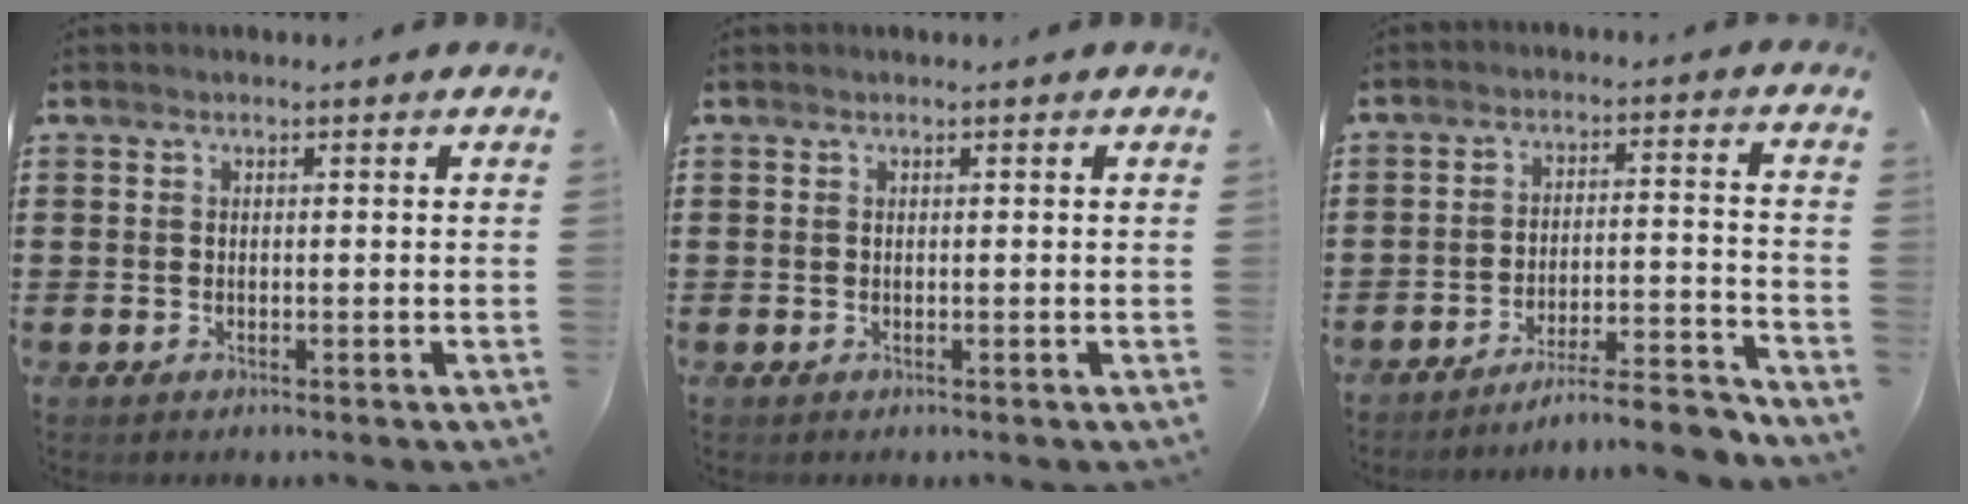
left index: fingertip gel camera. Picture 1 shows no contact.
{"total": 0.0}
{"total": 6.5, "force": [-6.0, -0.1, 2.4], "torque": [-0.033, 0.001, -0.112]}